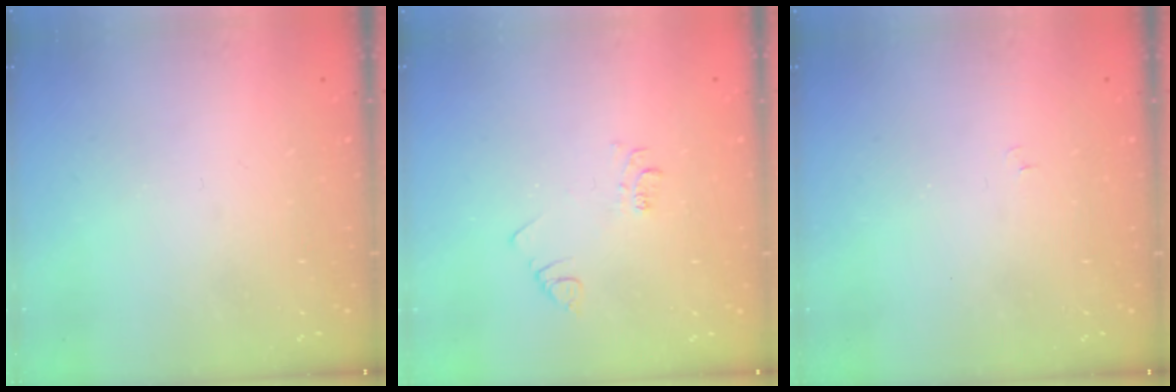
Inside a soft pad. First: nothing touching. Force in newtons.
{"total": 3.6, "press": 3.6, "slide": 0.6}
{"total": 3.7, "press": 3.7, "slide": 0.5}